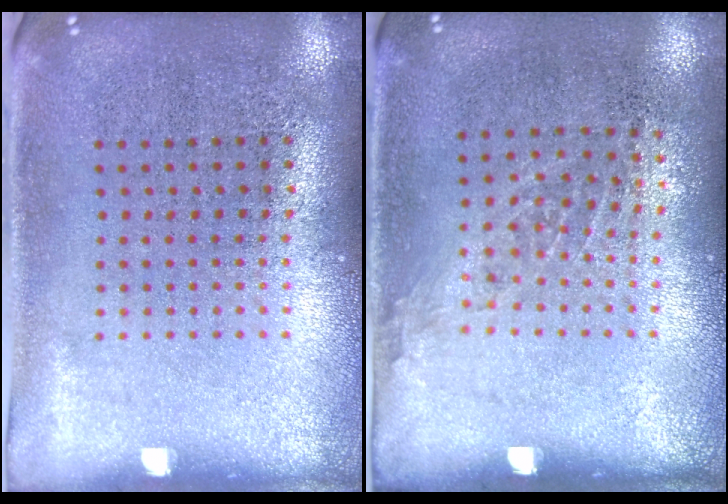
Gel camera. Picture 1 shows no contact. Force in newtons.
{"total": 0.9, "press": 0.7, "slide": 0.6}